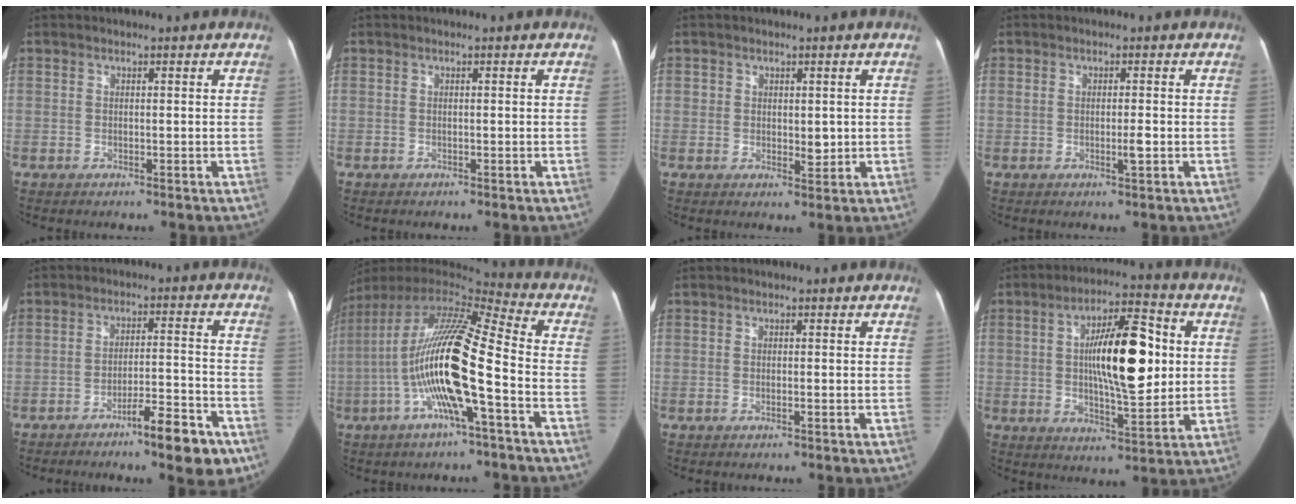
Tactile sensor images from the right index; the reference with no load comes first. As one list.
[{"total": 0.0}, {"total": 2.5, "force": [0.4, 1.9, 1.5], "torque": [-0.011, -0.008, 0.005]}, {"total": 1.7, "force": [-0.4, 0.3, 1.7], "torque": [-0.026, -0.002, -0.007]}, {"total": 9.5, "force": [-6.3, 1.1, 7.0], "torque": [-0.095, 0.007, -0.095]}, {"total": 18.2, "force": [-4.3, 1.6, 17.6], "torque": [-0.336, 0.007, -0.085]}, {"total": 0.0}, {"total": 15.0, "force": [1.8, 4.2, 14.3], "torque": [-0.231, 0.020, 0.028]}]